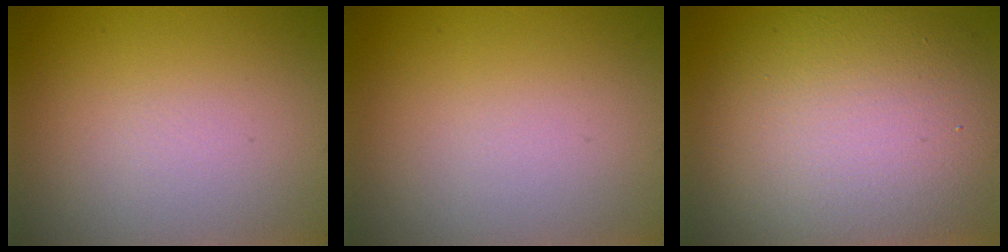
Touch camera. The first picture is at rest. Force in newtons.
{"total": 0.0}
{"total": 11.6, "press": 11.6, "slide": 0.7}